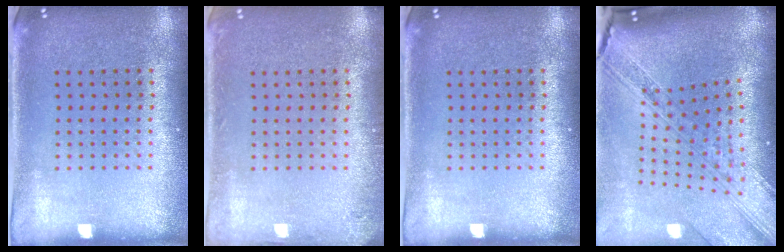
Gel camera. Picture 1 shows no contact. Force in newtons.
{"total": 1.1, "press": 1.1, "slide": 0.1}
{"total": 0.0}
{"total": 4.0, "press": 3.0, "slide": 2.8}